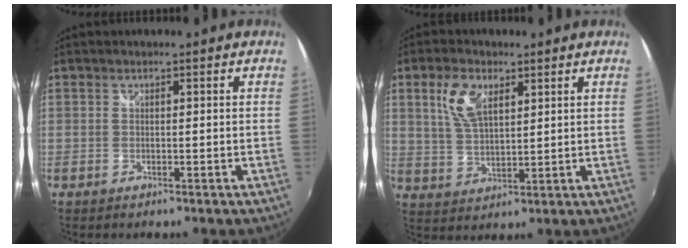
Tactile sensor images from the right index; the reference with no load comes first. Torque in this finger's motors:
{"motor_torque": [0.54, 0.08, 0.31, 0.06]}